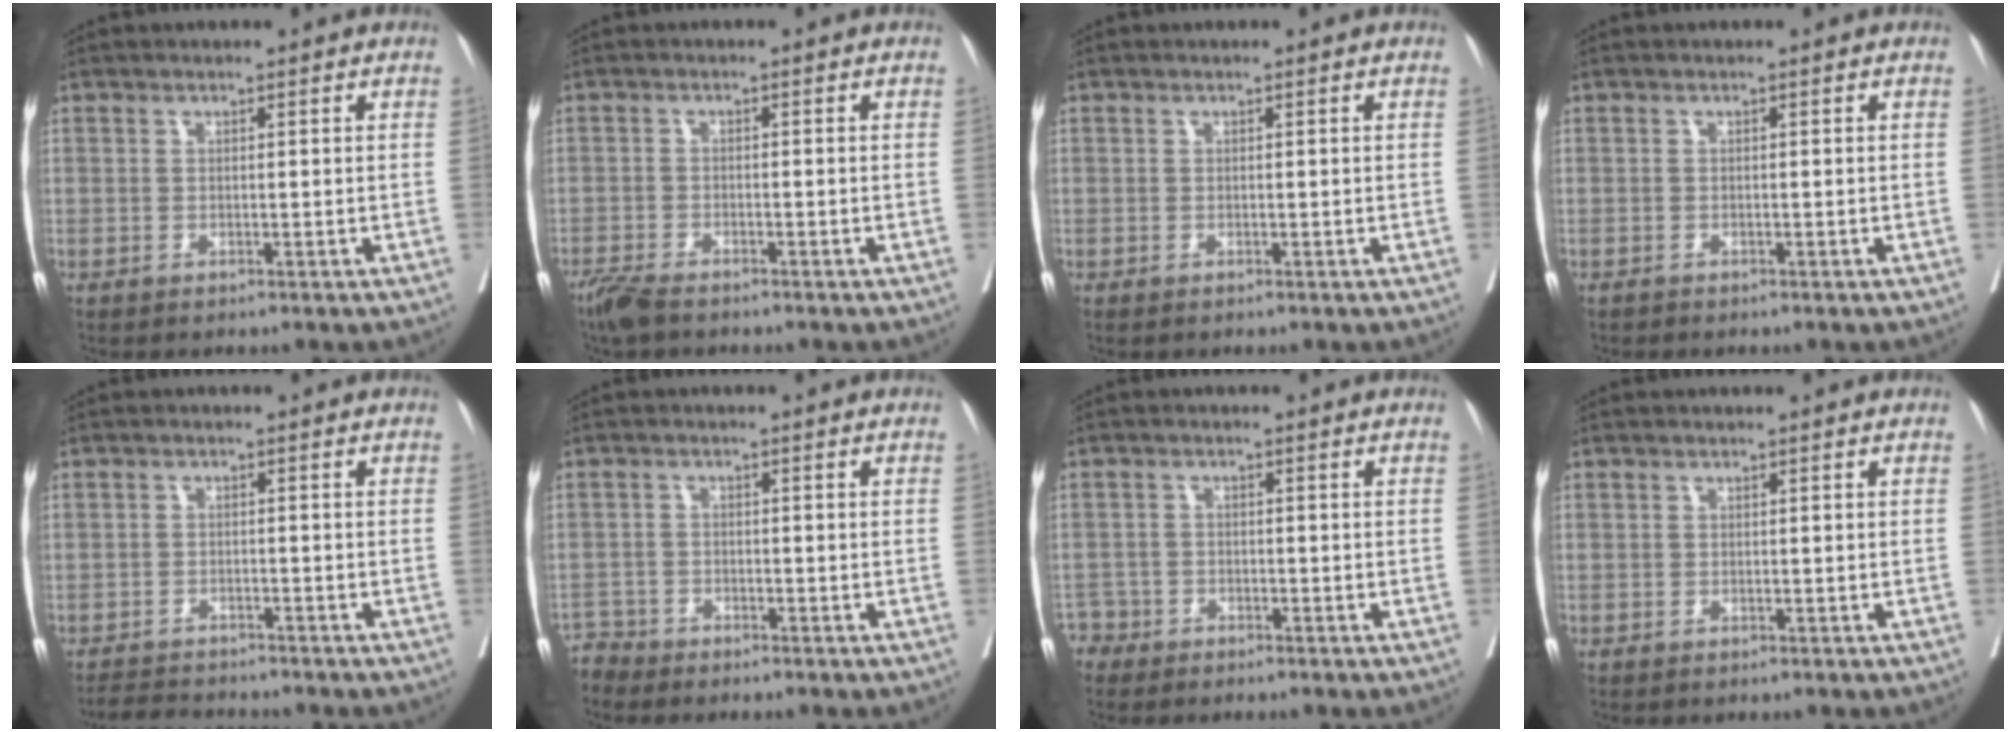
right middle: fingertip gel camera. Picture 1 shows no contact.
{"total": 3.7, "force": [-3.1, 0.8, 2.0], "torque": [-0.041, -0.009, -0.056]}
{"total": 0.0}
{"total": 0.0}
{"total": 4.5, "force": [-4.4, 1.1, 0.6], "torque": [-0.007, -0.012, -0.073]}
{"total": 2.5, "force": [-2.3, 0.3, -1.1], "torque": [0.027, -0.006, -0.049]}
{"total": 2.3, "force": [-1.8, 1.2, -0.7], "torque": [0.015, 0.007, -0.037]}
{"total": 0.0}